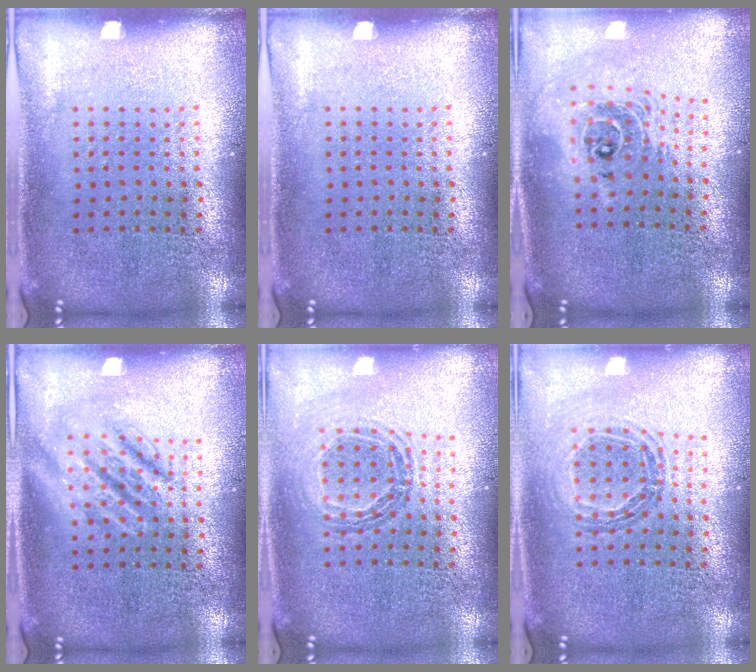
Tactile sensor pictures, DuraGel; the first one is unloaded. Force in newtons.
{"total": 0.0}
{"total": 2.0, "press": 1.6, "slide": 1.3}
{"total": 2.7, "press": 2.7, "slide": 0.4}
{"total": 0.9, "press": 0.9, "slide": 0.1}
{"total": 0.9, "press": 0.9, "slide": 0.1}